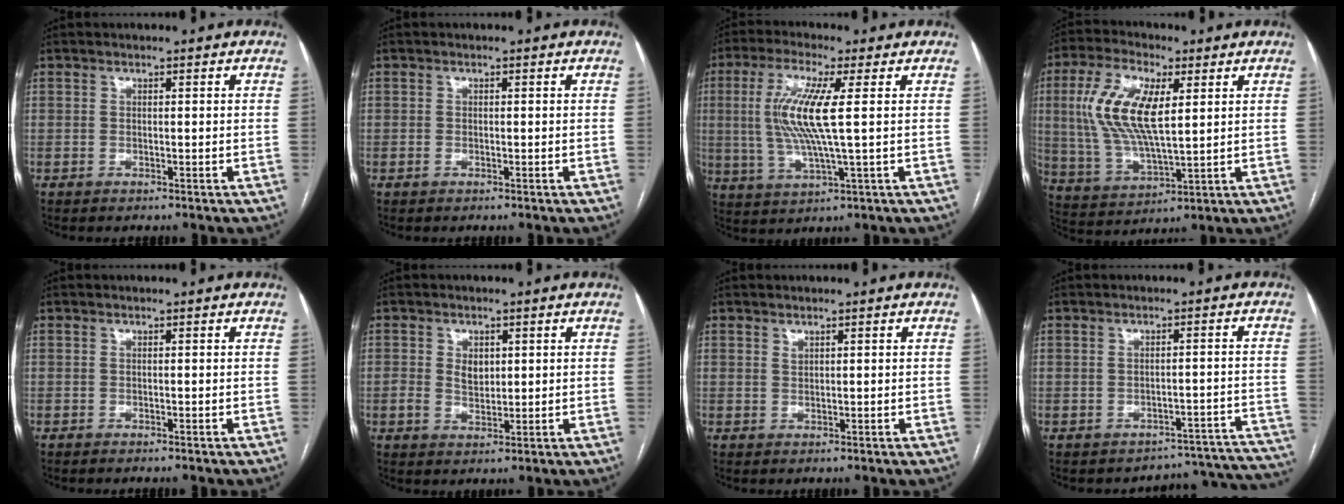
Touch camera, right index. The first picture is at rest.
{"total": 0.7, "force": [-0.3, 0.5, 0.5], "torque": [-0.010, 0.000, -0.004]}
{"total": 10.5, "force": [1.3, 0.5, 10.4], "torque": [-0.227, 0.002, 0.025]}
{"total": 13.3, "force": [3.2, 4.6, 12.1], "torque": [-0.264, 0.010, 0.063]}
{"total": 0.5, "force": [-0.5, 0.0, 0.2], "torque": [0.001, 0.000, -0.007]}
{"total": 3.6, "force": [0.7, 2.5, 2.5], "torque": [-0.046, 0.004, 0.018]}
{"total": 0.7, "force": [0.6, 0.3, 0.3], "torque": [-0.005, -0.003, 0.011]}
{"total": 13.3, "force": [-13.0, 2.8, -0.1], "torque": [0.018, 0.040, -0.134]}